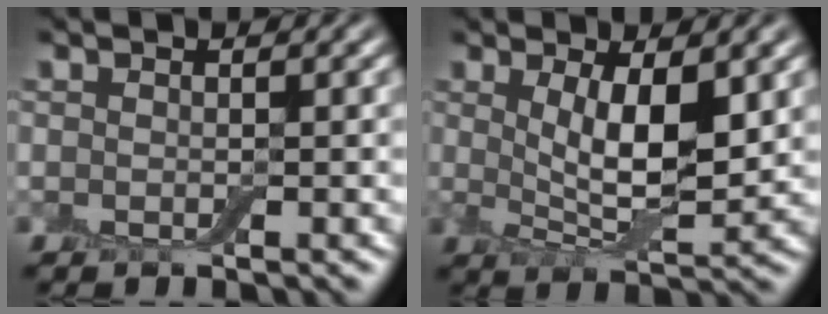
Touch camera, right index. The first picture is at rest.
{"total": 6.1, "force": [1.5, 2.1, 5.5], "torque": [-0.103, -0.010, 0.031]}